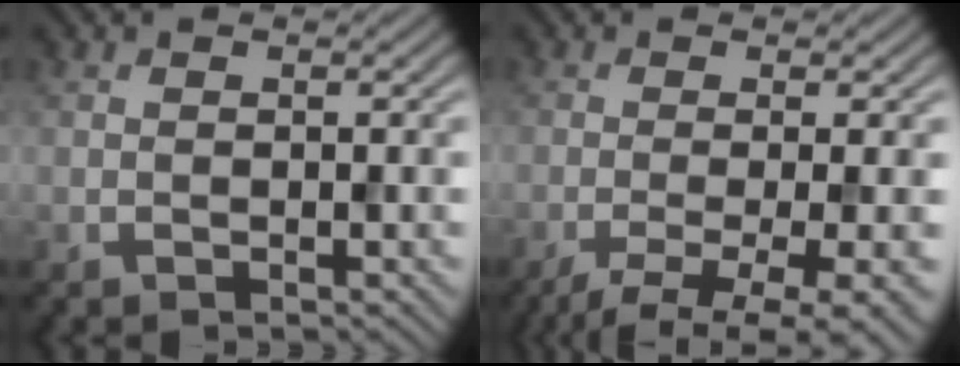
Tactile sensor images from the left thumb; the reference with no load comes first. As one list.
[{"total": 7.2, "force": [-3.1, 1.8, 6.3], "torque": [-0.093, -0.009, -0.051]}]